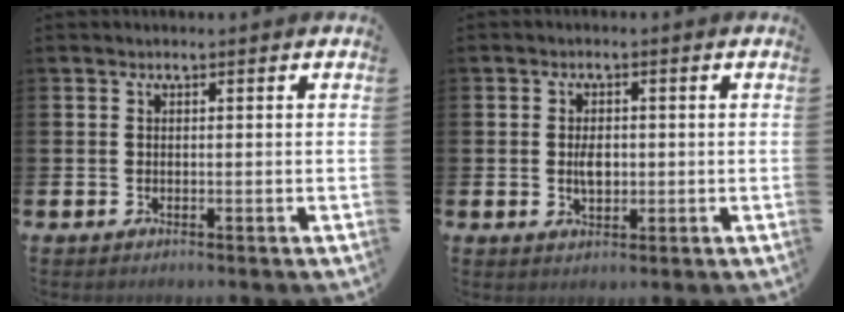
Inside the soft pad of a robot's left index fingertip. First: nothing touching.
{"total": 2.8, "force": [0.0, 1.7, 2.3], "torque": [-0.028, -0.001, -0.005]}